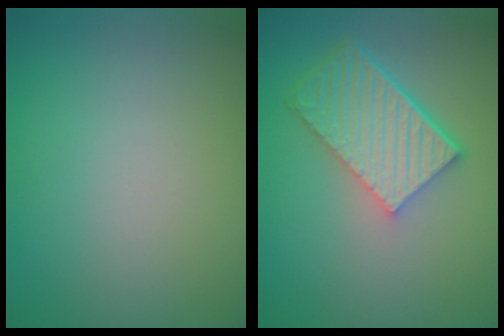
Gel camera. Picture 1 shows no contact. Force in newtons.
{"total": 6.5, "press": 4.6, "slide": 4.6}